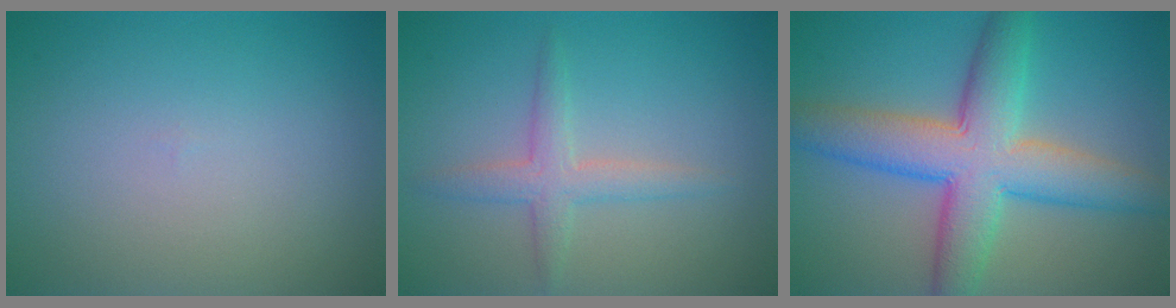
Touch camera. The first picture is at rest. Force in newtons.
{"total": 2.5, "press": 2.5, "slide": 0.1}
{"total": 8.6, "press": 8.6, "slide": 0.3}